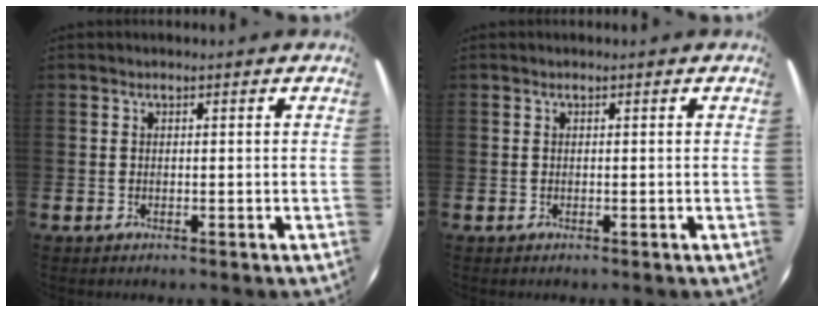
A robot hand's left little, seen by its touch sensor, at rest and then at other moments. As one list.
[{"total": 0.0}]